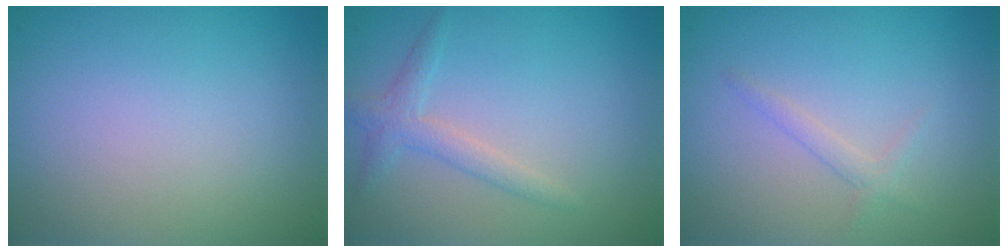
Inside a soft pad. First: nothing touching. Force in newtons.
{"total": 1.9, "press": 1.9, "slide": 0.0}
{"total": 1.1, "press": 1.1, "slide": 0.1}